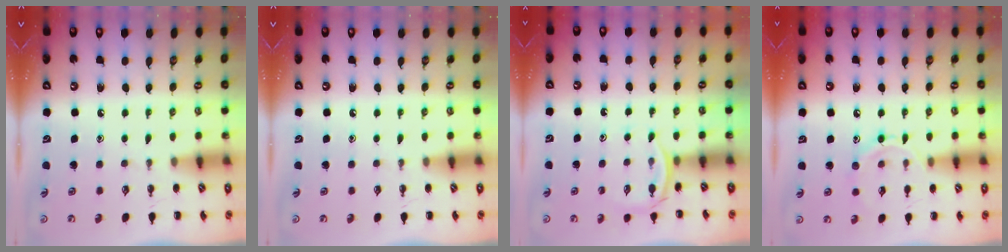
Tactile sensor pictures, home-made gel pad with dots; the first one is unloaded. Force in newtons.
{"total": 0.0}
{"total": 3.3, "press": 3.1, "slide": 1.1}
{"total": 8.2, "press": 8.2, "slide": 0.8}